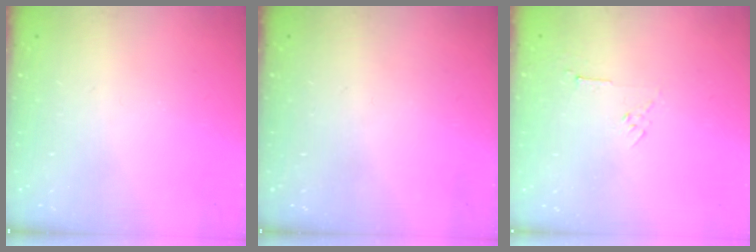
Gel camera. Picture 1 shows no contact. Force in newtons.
{"total": 0.0}
{"total": 3.0, "press": 3.0, "slide": 0.7}